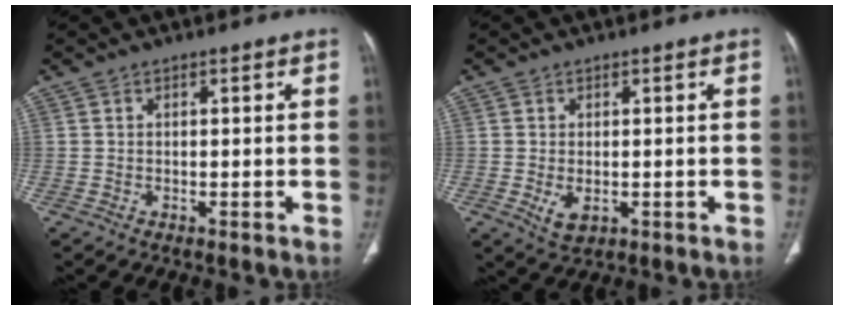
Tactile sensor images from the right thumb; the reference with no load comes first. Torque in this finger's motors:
{"motor_torque": [-0.15, 0.06, 0.04, 0.49, 0.15]}